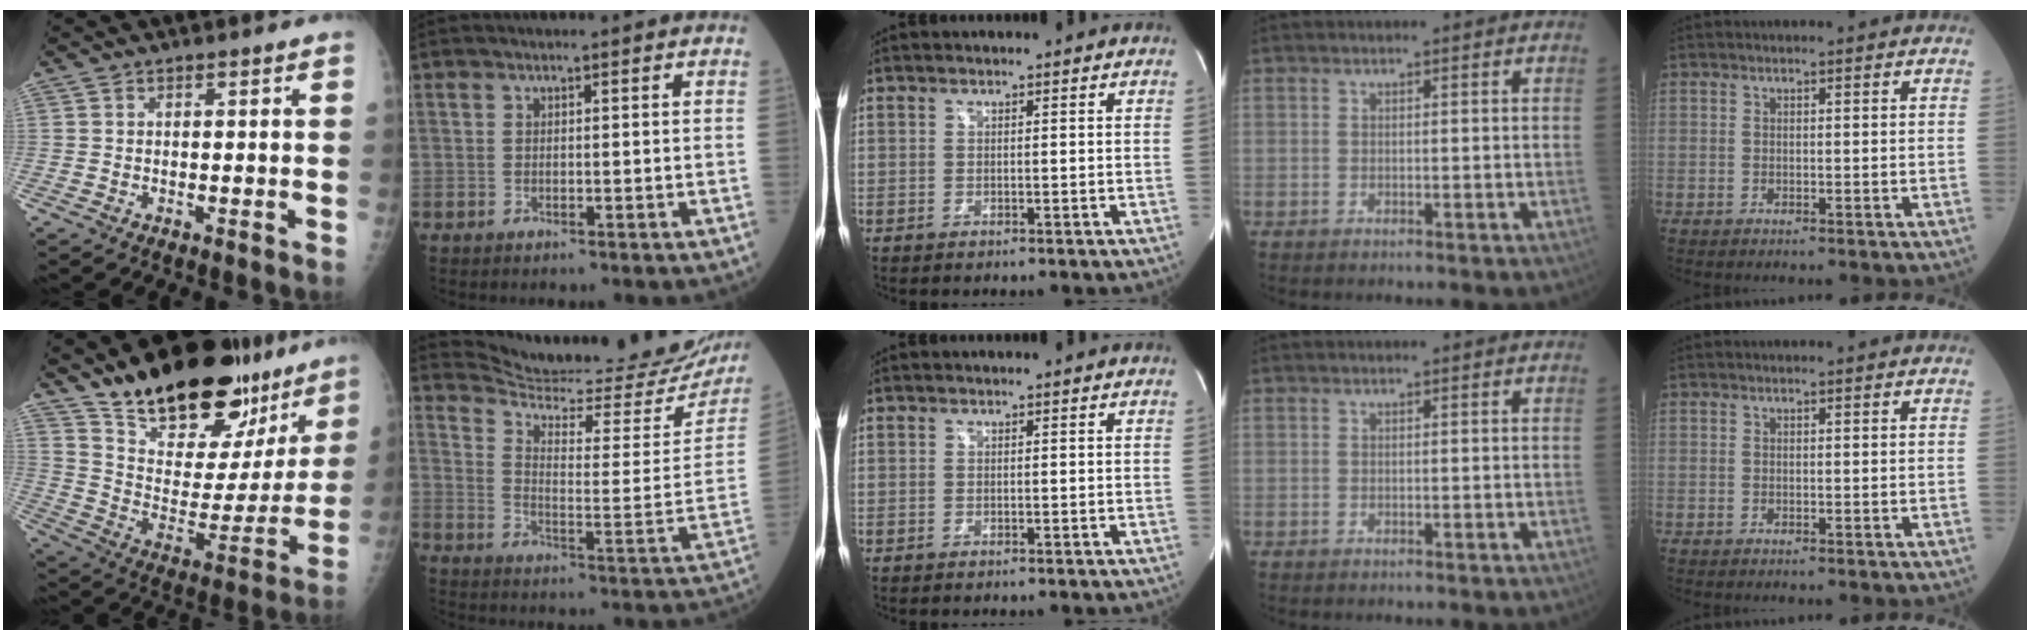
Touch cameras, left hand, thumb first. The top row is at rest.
{"thumb": {"total": 28.3, "force": [20.8, 12.4, 14.6], "torque": [-0.186, -0.096, 0.318]}, "index": {"total": 24.3, "force": [22.9, 2.6, 7.6], "torque": [-0.117, -0.087, 0.290]}}